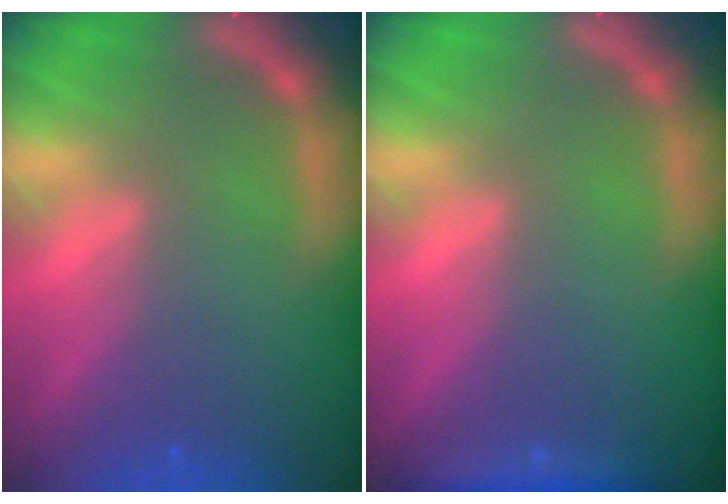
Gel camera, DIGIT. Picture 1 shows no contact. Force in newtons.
{"total": 1.9}